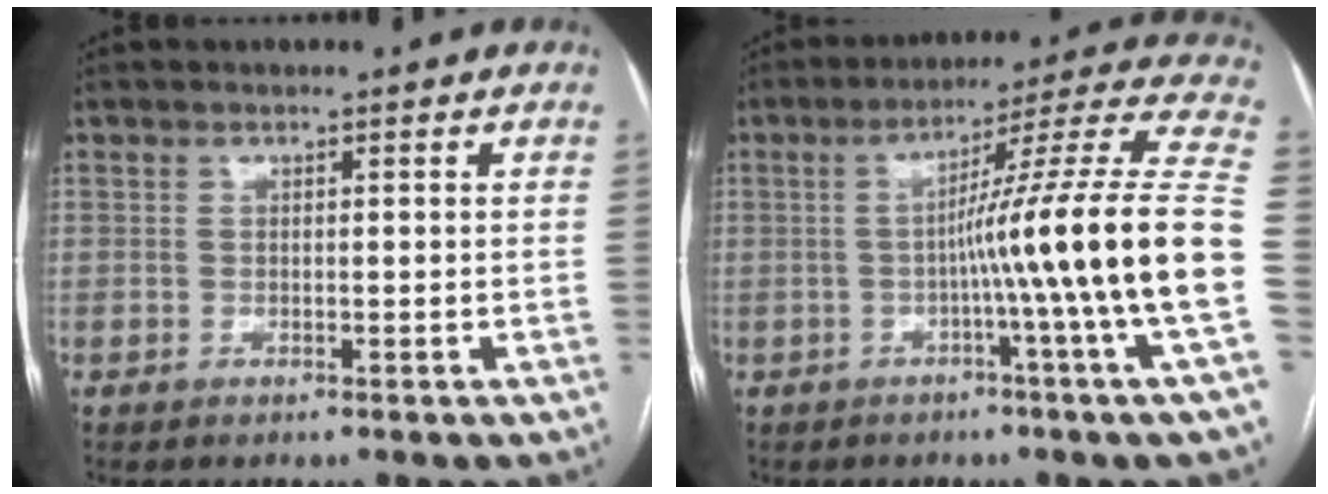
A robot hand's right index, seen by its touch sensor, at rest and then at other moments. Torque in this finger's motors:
{"motor_torque": [1.46, -0.26, 0.87, 0.21]}